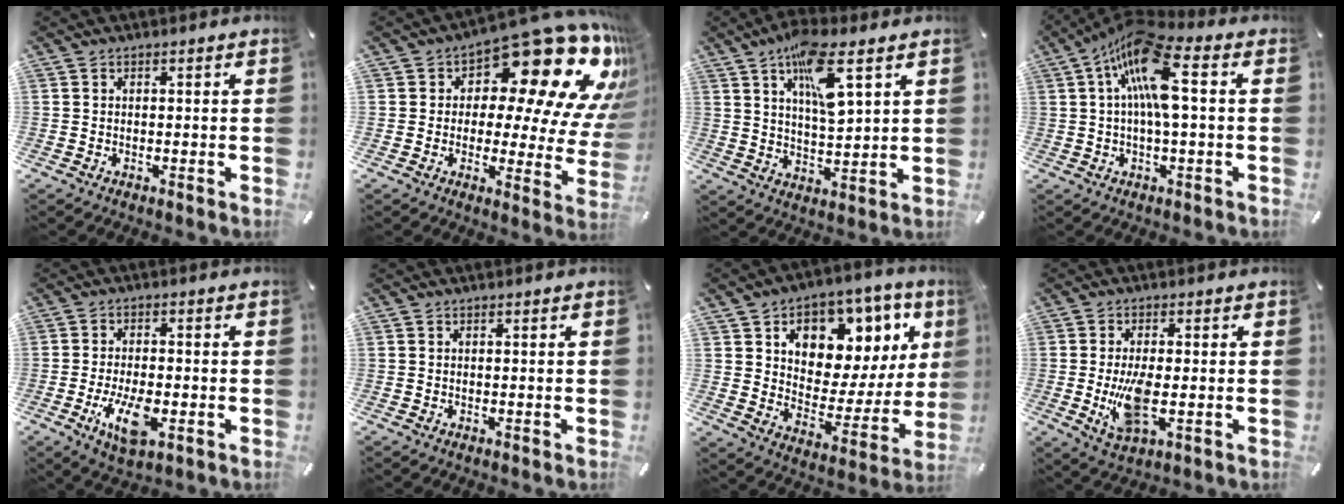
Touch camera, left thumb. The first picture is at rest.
{"total": 20.6, "force": [11.4, 9.0, 14.7], "torque": [-0.194, -0.100, 0.183]}
{"total": 12.6, "force": [6.6, 4.0, 9.9], "torque": [-0.169, -0.020, 0.112]}
{"total": 14.9, "force": [2.6, 5.2, 13.8], "torque": [-0.275, -0.002, 0.045]}
{"total": 9.2, "force": [-3.0, 4.1, 7.6], "torque": [-0.157, -0.007, -0.053]}
{"total": 0.0}
{"total": 12.9, "force": [7.0, 8.9, 6.1], "torque": [-0.079, -0.061, 0.119]}
{"total": 9.0, "force": [-0.9, 4.0, 8.1], "torque": [-0.175, -0.022, -0.018]}